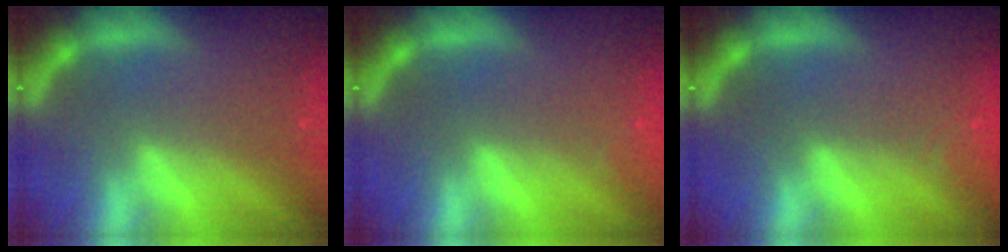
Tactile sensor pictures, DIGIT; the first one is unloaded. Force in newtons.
{"total": 0.9}
{"total": 1.4}